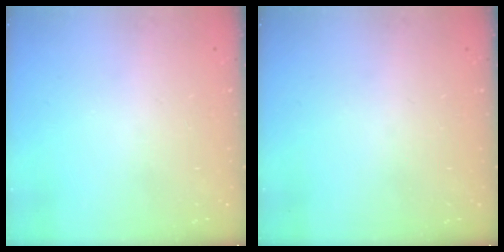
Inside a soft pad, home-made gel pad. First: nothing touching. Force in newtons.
{"total": 0.0}